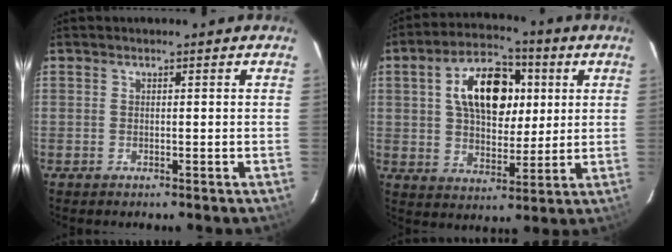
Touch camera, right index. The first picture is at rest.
{"total": 13.7, "force": [3.8, 8.3, 10.2], "torque": [-0.172, 0.031, 0.064]}